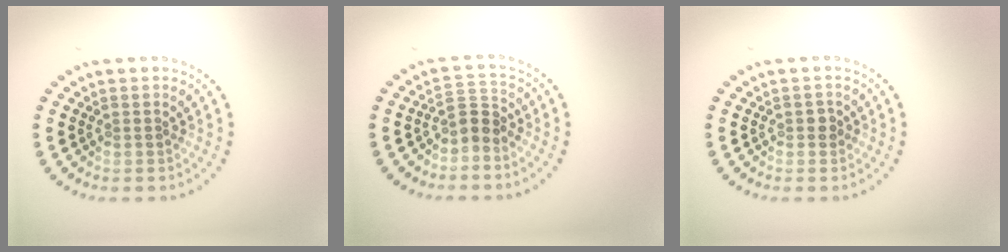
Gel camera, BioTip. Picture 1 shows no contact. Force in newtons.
{"total": 2.2, "press": 1.6, "slide": 1.5}
{"total": 0.8, "press": 0.8, "slide": 0.2}